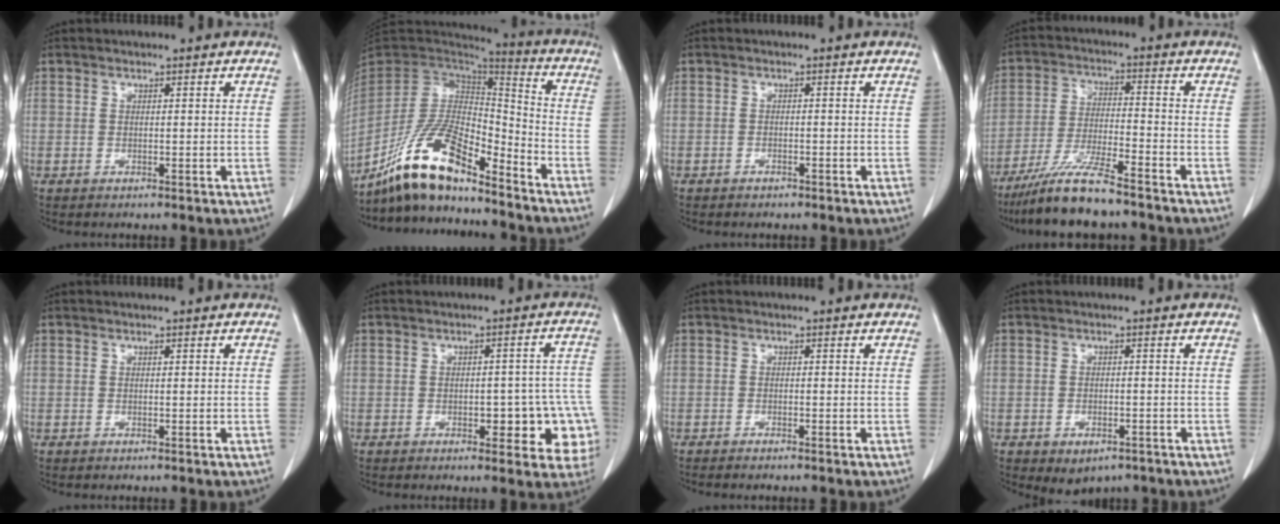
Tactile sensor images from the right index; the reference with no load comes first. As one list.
[{"total": 15.1, "force": [-11.6, 4.0, 8.7], "torque": [-0.165, 0.014, -0.214]}, {"total": 0.8, "force": [-0.7, 0.4, 0.2], "torque": [-0.006, 0.001, -0.010]}, {"total": 9.9, "force": [-8.1, 0.2, 5.7], "torque": [-0.113, -0.027, -0.150]}, {"total": 0.0}, {"total": 9.6, "force": [-2.5, 4.4, 8.2], "torque": [-0.069, 0.024, -0.025]}, {"total": 1.3, "force": [-1.1, -0.1, 0.7], "torque": [-0.010, 0.000, -0.014]}, {"total": 4.1, "force": [-2.5, 2.5, 2.0], "torque": [-0.021, 0.000, -0.025]}]